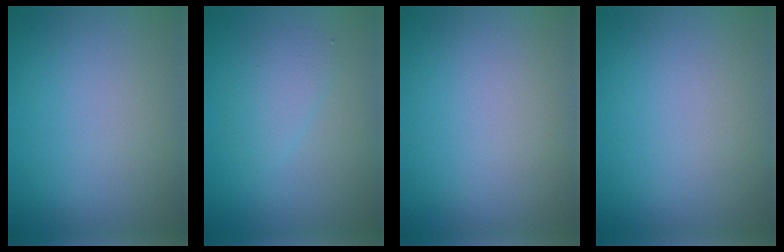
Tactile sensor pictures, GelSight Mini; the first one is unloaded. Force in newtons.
{"total": 2.0, "press": 2.0, "slide": 0.1}
{"total": 0.0}
{"total": 0.0}